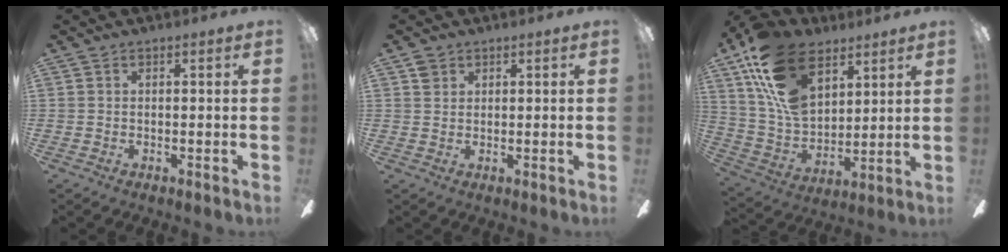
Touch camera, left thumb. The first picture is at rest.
{"total": 1.9, "force": [1.3, 1.4, 0.3], "torque": [0.000, -0.003, 0.023]}
{"total": 20.6, "force": [11.3, 12.2, 12.2], "torque": [-0.257, -0.041, 0.209]}